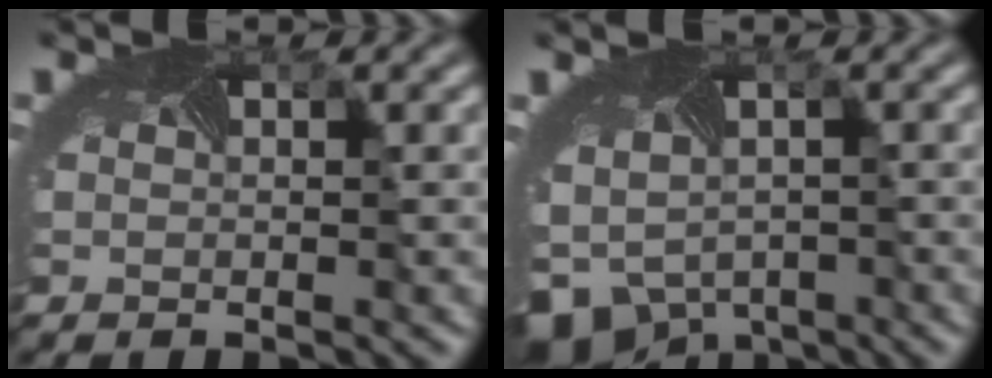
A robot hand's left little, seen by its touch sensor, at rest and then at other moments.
{"total": 6.6, "force": [-3.9, 4.7, 2.4], "torque": [-0.054, -0.044, -0.055]}